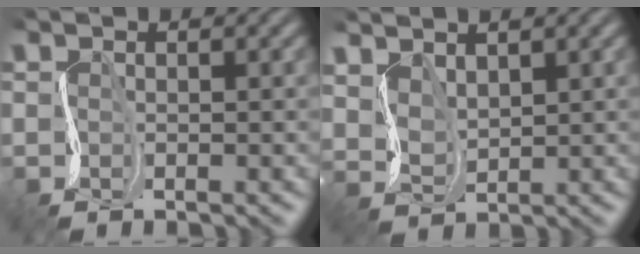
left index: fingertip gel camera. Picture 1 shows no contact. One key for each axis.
{"total": 3.0, "fx": 2.7, "fy": 1.2, "fz": 0.5, "tx": -0.023, "ty": 0.005, "tz": 0.063}